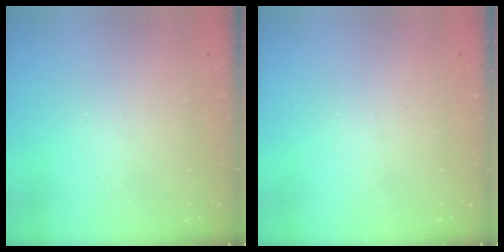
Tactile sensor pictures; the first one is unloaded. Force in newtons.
{"total": 0.0}